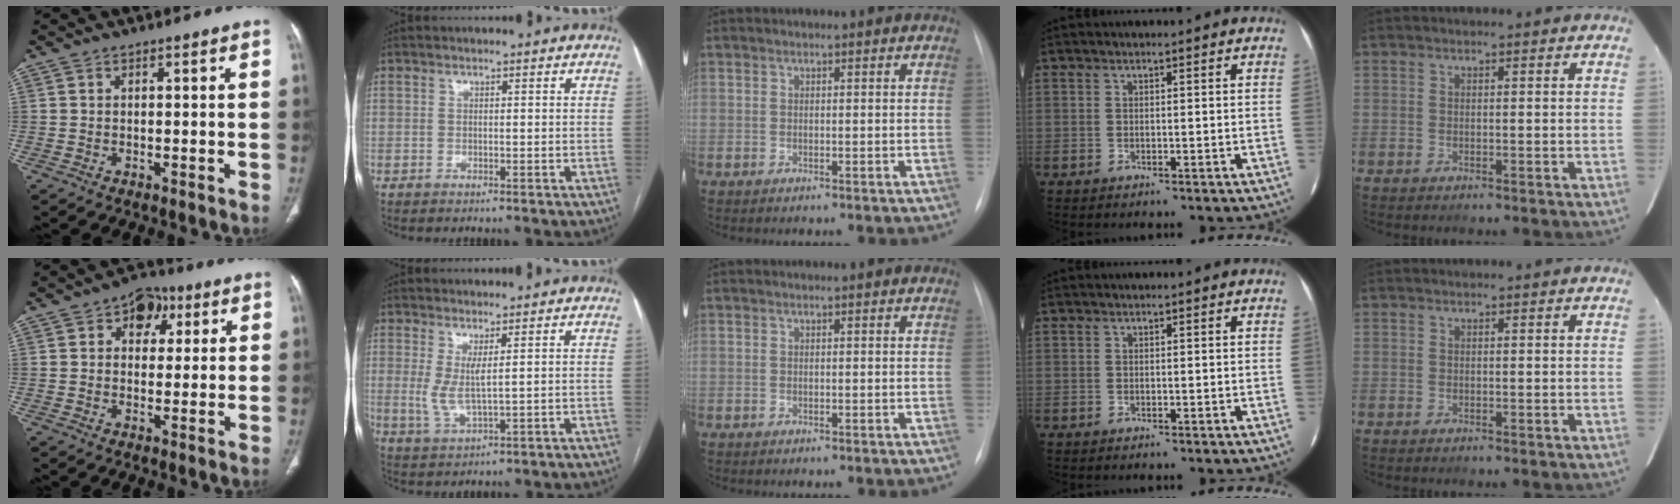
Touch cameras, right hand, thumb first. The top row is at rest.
{"thumb": {"total": 7.0, "force": [2.8, 5.2, 3.8], "torque": [-0.012, -0.001, 0.032]}, "index": {"total": 4.2, "force": [0.9, 0.5, 4.0], "torque": [-0.090, -0.010, 0.027]}}